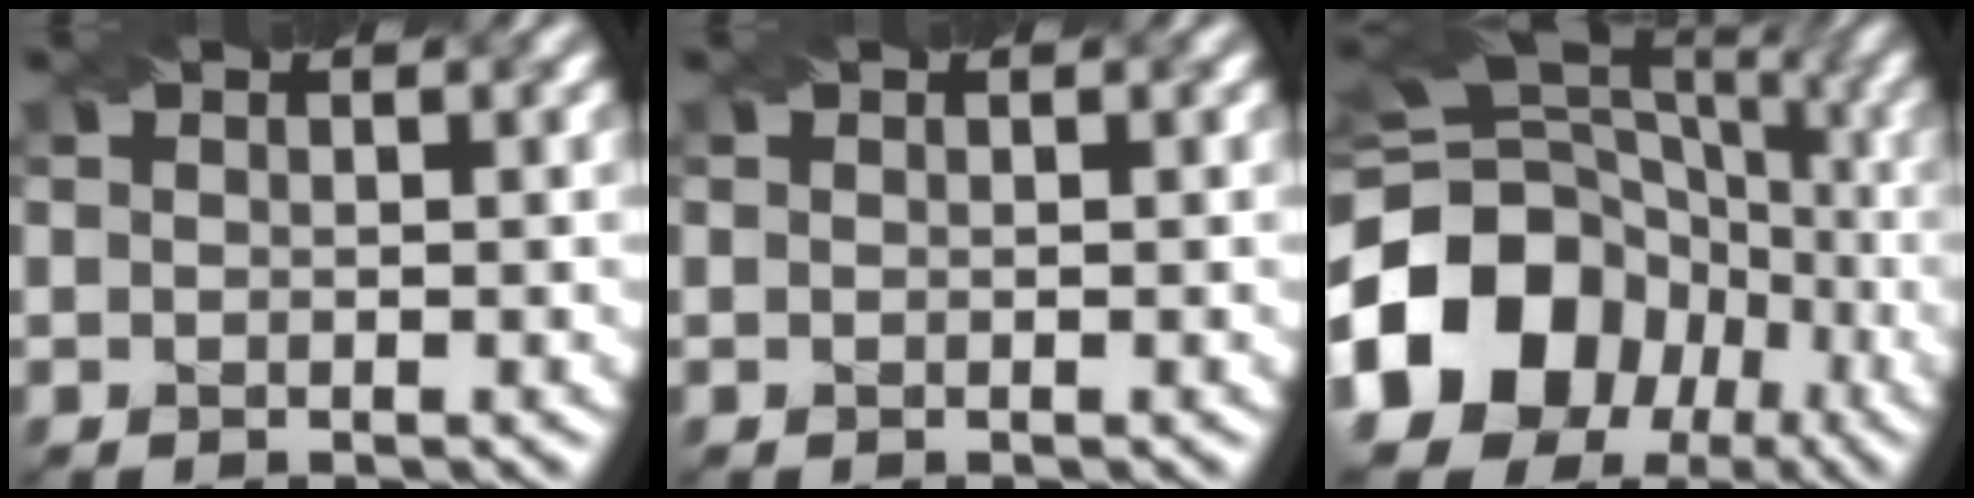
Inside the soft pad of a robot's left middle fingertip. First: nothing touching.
{"total": 0.0}
{"total": 14.7, "force": [-4.9, 12.1, 6.9], "torque": [-0.157, 0.012, -0.102]}